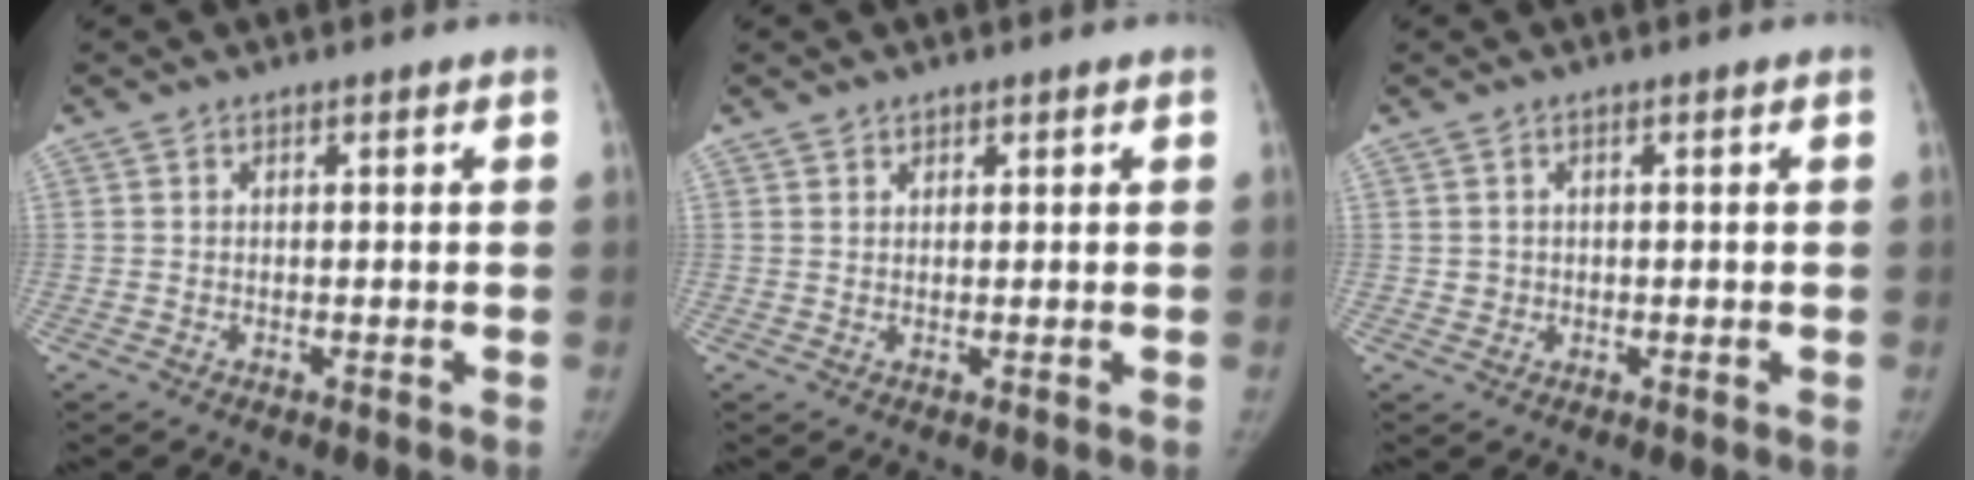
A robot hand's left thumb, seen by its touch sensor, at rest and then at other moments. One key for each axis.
{"total": 1.0, "fx": 0.7, "fy": 0.7, "fz": -0.1, "tx": 0.019, "ty": -0.003, "tz": 0.005}
{"total": 1.1, "fx": 0.0, "fy": 1.1, "fz": 0.2, "tx": 0.002, "ty": 0.002, "tz": 0.002}